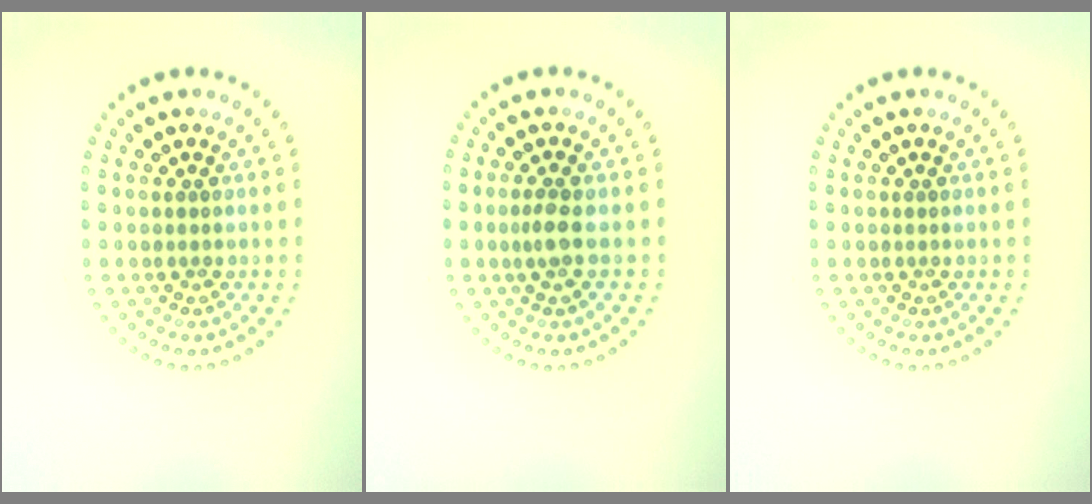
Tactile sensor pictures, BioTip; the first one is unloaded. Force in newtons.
{"total": 1.5, "press": 1.1, "slide": 0.9}
{"total": 0.0}